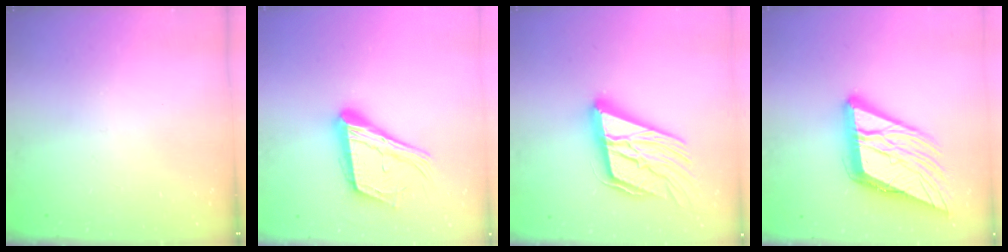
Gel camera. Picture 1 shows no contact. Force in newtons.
{"total": 18.8, "press": 18.5, "slide": 3.2}
{"total": 23.6, "press": 23.1, "slide": 4.9}
{"total": 20.5, "press": 20.2, "slide": 3.3}